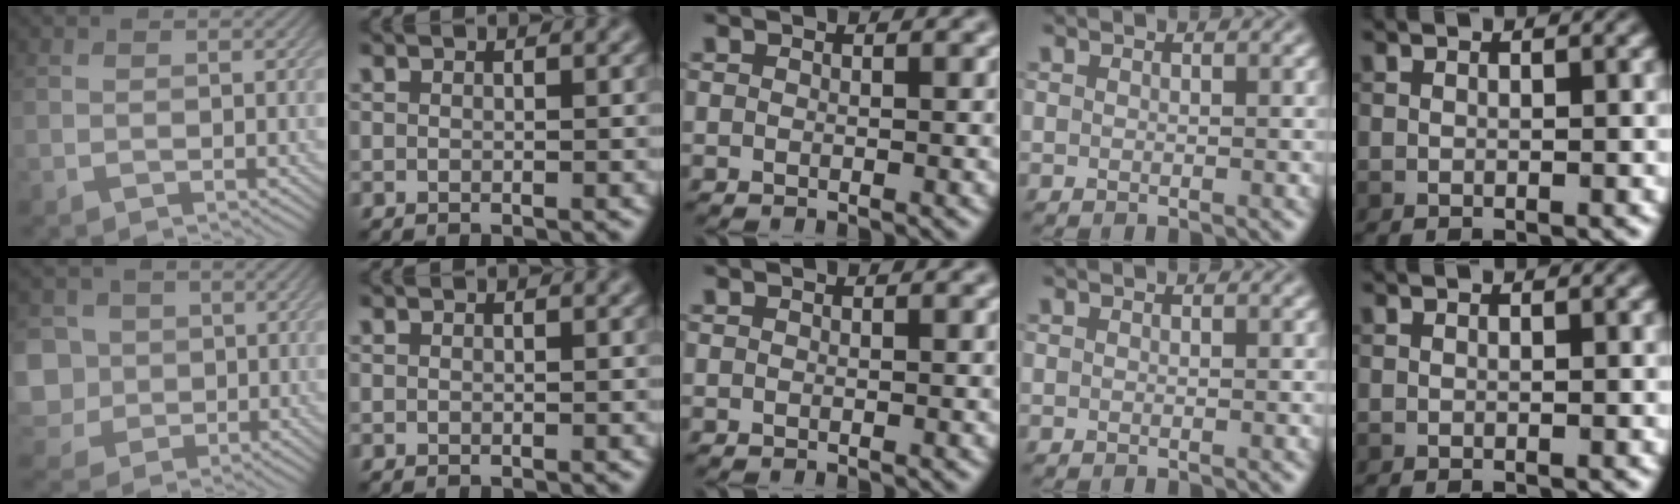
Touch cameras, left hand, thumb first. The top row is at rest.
{"thumb": {"total": 7.1, "force": [0.3, 6.6, 2.5], "torque": [-0.095, -0.002, -0.016]}}